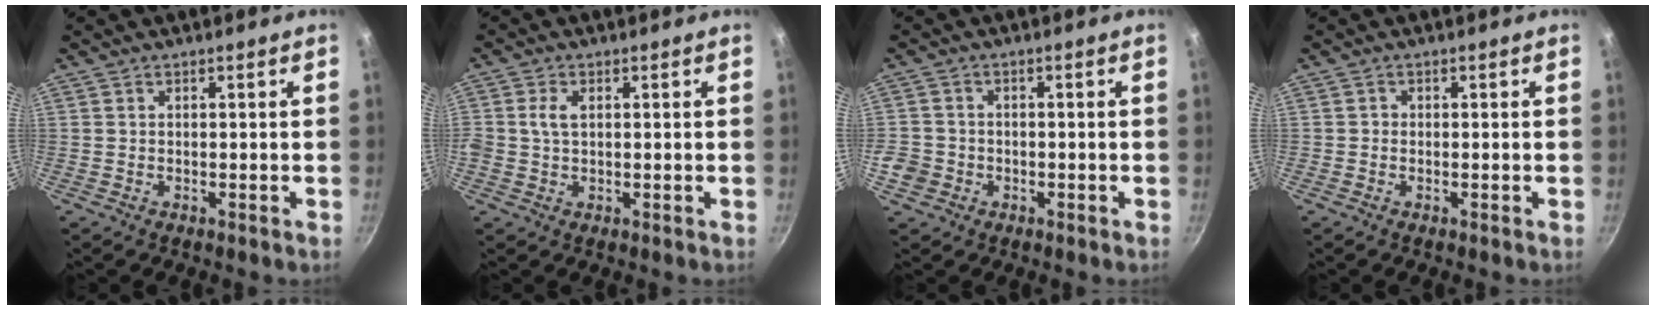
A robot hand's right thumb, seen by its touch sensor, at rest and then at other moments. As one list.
[{"total": 3.2, "force": [0.6, 2.2, 2.3], "torque": [-0.039, 0.006, 0.009]}, {"total": 5.5, "force": [-2.0, 4.8, 1.9], "torque": [-0.033, 0.023, -0.036]}, {"total": 0.8, "force": [-0.2, 0.7, 0.1], "torque": [0.001, 0.002, -0.008]}]